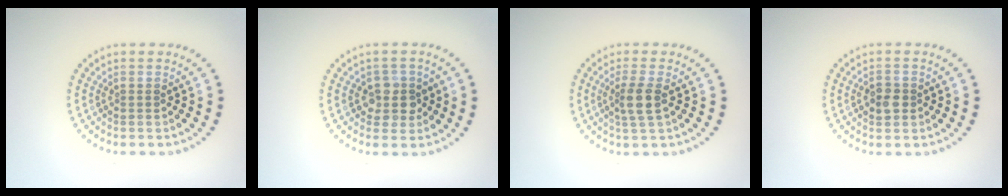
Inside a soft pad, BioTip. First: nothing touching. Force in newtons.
{"total": 2.8, "press": 2.5, "slide": 1.2}
{"total": 2.5, "press": 2.0, "slide": 1.4}
{"total": 1.8, "press": 1.8, "slide": 0.4}